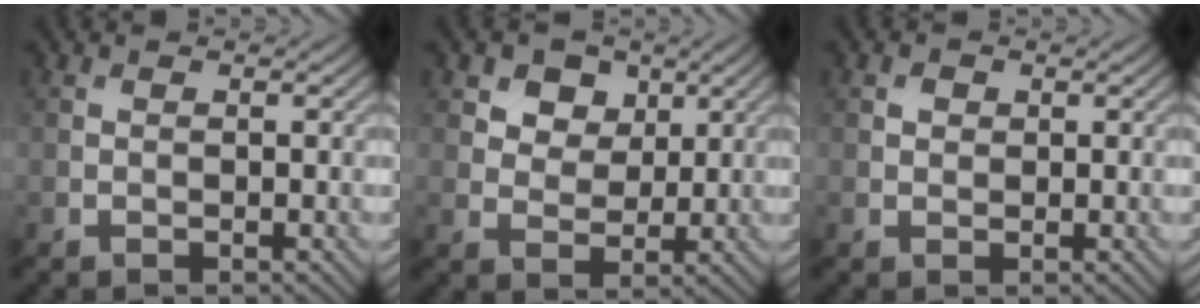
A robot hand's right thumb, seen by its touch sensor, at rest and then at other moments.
{"total": 6.4, "force": [3.5, 4.4, 2.9], "torque": [-0.071, -0.013, 0.069]}
{"total": 1.0, "force": [0.4, 0.8, 0.4], "torque": [-0.006, -0.002, 0.005]}